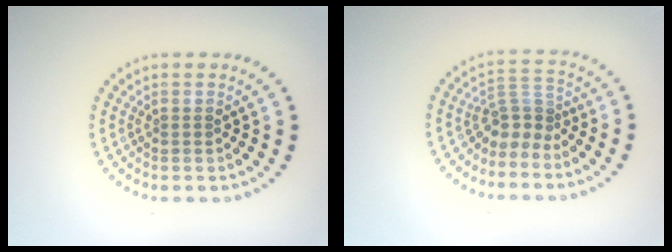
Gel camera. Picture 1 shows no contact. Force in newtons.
{"total": 2.8, "press": 1.8, "slide": 2.2}